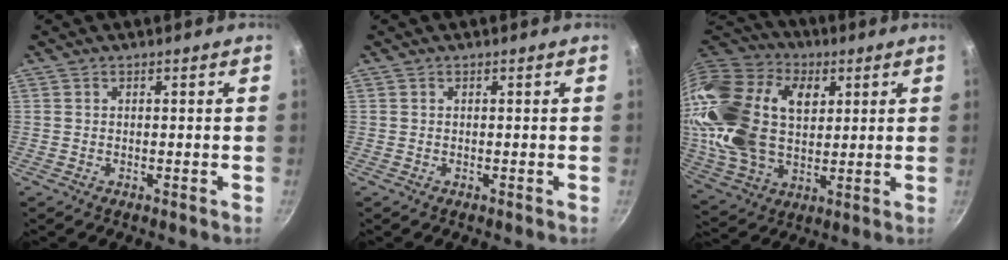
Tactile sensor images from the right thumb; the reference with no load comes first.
{"total": 0.0}
{"total": 25.9, "force": [6.8, 16.9, 18.5], "torque": [-0.344, -0.008, 0.122]}